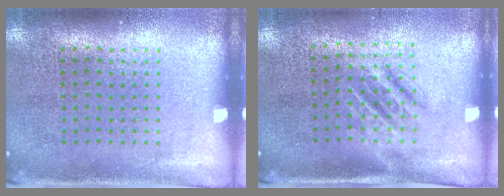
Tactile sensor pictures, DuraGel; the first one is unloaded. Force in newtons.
{"total": 1.5, "press": 1.3, "slide": 0.8}